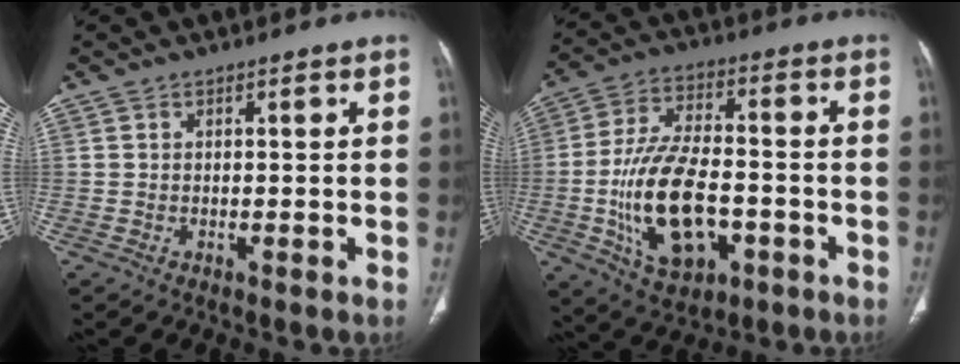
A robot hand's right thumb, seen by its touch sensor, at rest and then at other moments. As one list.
[{"total": 17.4, "force": [-4.5, 9.3, 14.0], "torque": [-0.251, 0.018, -0.070]}]